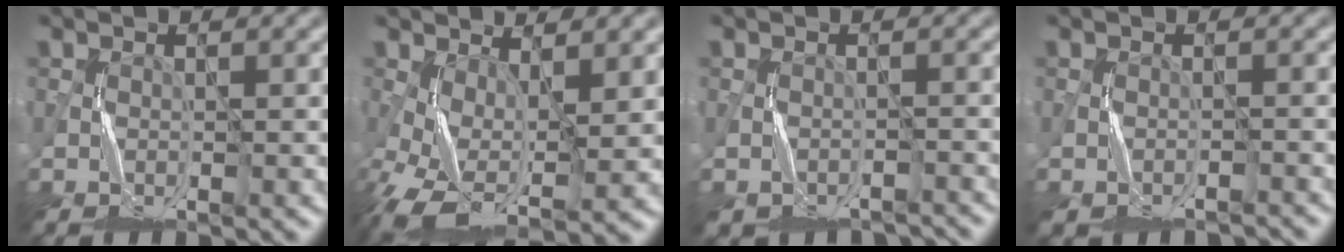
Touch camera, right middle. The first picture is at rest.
{"total": 7.2, "force": [-1.4, 3.5, 6.1], "torque": [-0.133, -0.008, -0.028]}
{"total": 4.0, "force": [-3.4, 2.0, 0.7], "torque": [-0.011, 0.001, -0.049]}
{"total": 2.3, "force": [-1.9, 1.0, 1.0], "torque": [-0.018, -0.003, -0.030]}